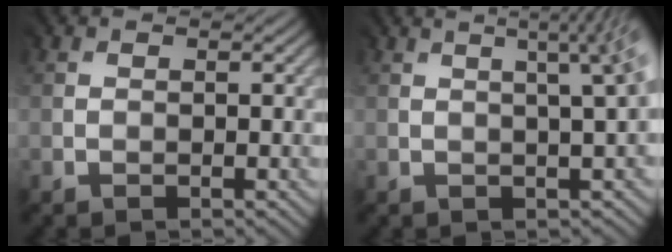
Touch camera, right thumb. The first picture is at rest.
{"total": 5.7, "force": [2.0, 1.5, 5.1], "torque": [-0.034, 0.041, 0.006]}